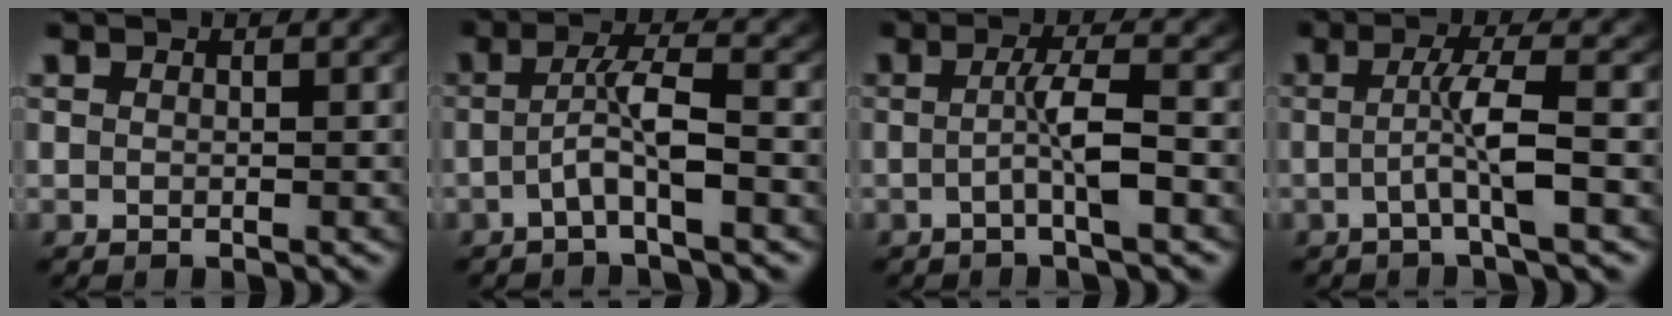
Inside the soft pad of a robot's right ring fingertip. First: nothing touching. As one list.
[{"total": 3.4, "force": [-1.5, 0.2, 3.0], "torque": [-0.060, -0.003, -0.023]}, {"total": 3.1, "force": [-1.1, 0.0, 2.9], "torque": [-0.054, -0.008, -0.015]}, {"total": 3.4, "force": [-1.0, -0.2, 3.3], "torque": [-0.062, -0.006, -0.013]}]